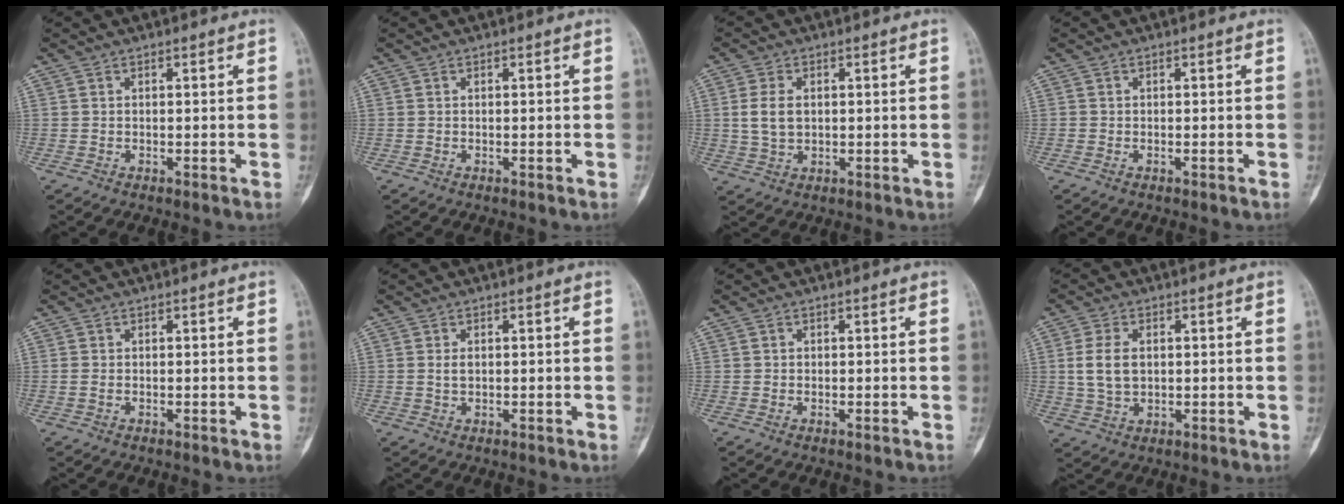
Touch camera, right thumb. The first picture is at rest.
{"total": 0.0}
{"total": 5.1, "force": [0.6, 3.3, 3.8], "torque": [-0.074, -0.003, 0.016]}
{"total": 0.0}
{"total": 1.0, "force": [-0.1, 0.7, 0.8], "torque": [-0.022, -0.002, -0.003]}
{"total": 1.4, "force": [0.2, 0.8, 1.1], "torque": [-0.017, -0.003, 0.007]}
{"total": 0.0}
{"total": 6.5, "force": [0.8, 4.2, 4.9], "torque": [-0.095, -0.003, 0.020]}